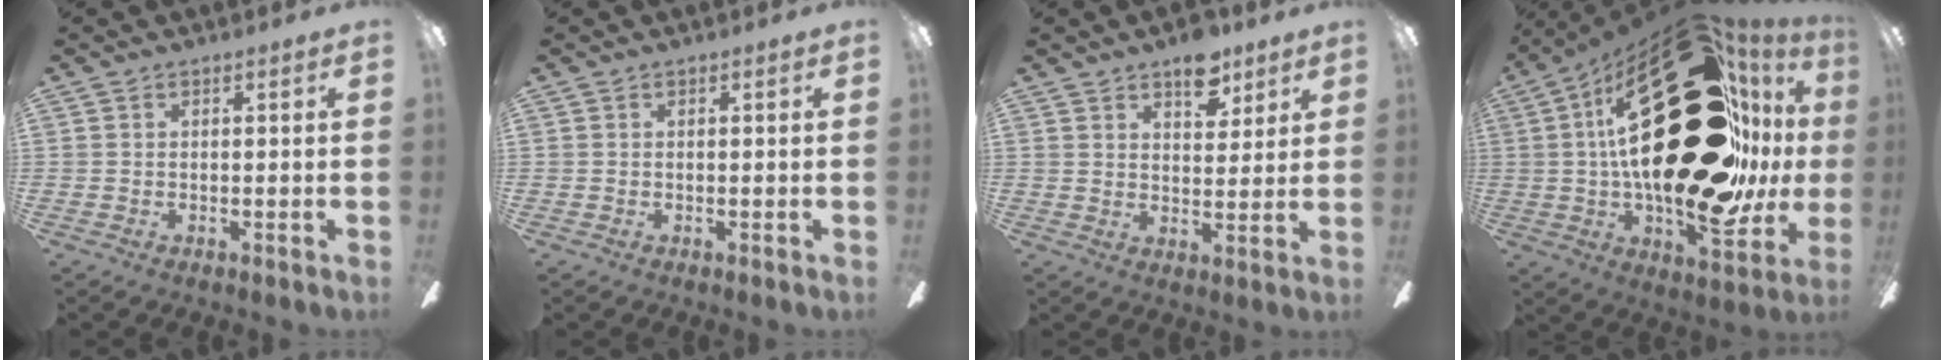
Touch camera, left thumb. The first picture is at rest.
{"total": 0.0}
{"total": 8.1, "force": [5.6, 4.1, 4.1], "torque": [-0.030, -0.031, 0.092]}
{"total": 47.4, "force": [9.1, 22.4, 40.8], "torque": [-0.556, -0.074, 0.218]}